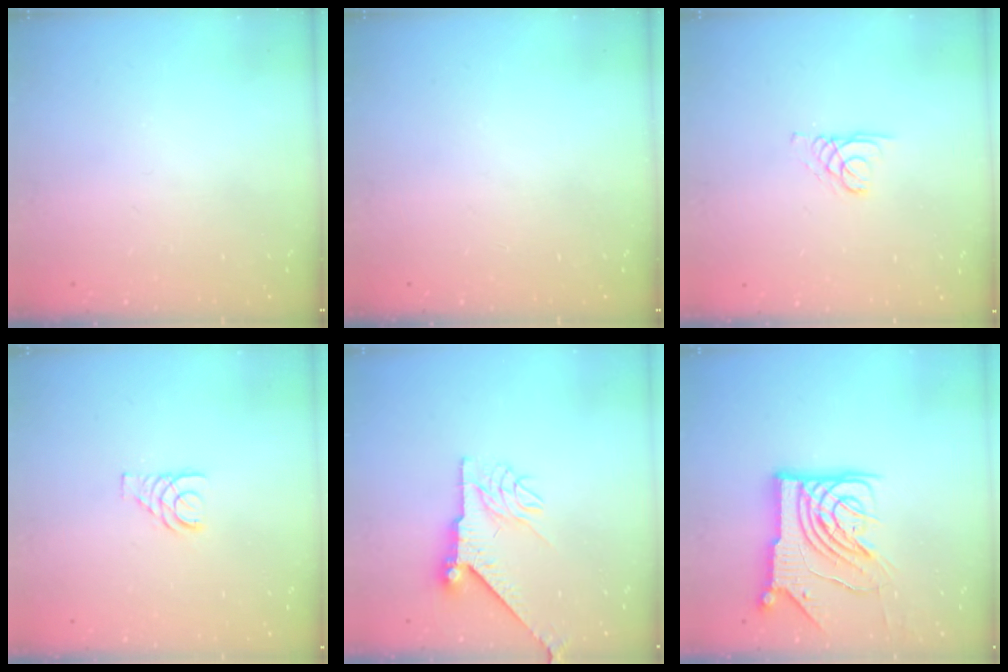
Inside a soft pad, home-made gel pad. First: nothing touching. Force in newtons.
{"total": 0.0}
{"total": 1.7, "press": 1.7, "slide": 0.1}
{"total": 4.1, "press": 4.0, "slide": 0.6}
{"total": 8.3, "press": 8.2, "slide": 0.9}
{"total": 14.1, "press": 14.0, "slide": 1.8}